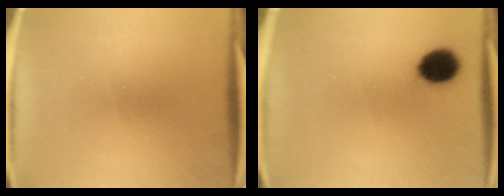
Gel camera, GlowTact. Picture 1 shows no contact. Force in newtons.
{"total": 6.3}